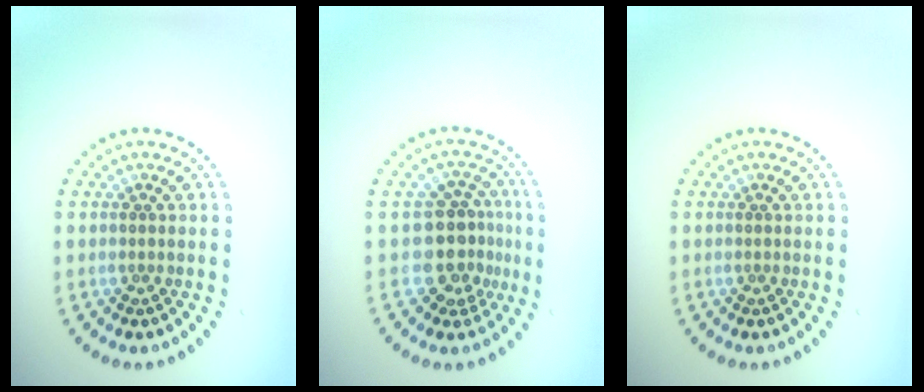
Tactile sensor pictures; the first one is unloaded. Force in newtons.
{"total": 4.1, "press": 3.5, "slide": 2.2}
{"total": 0.0}